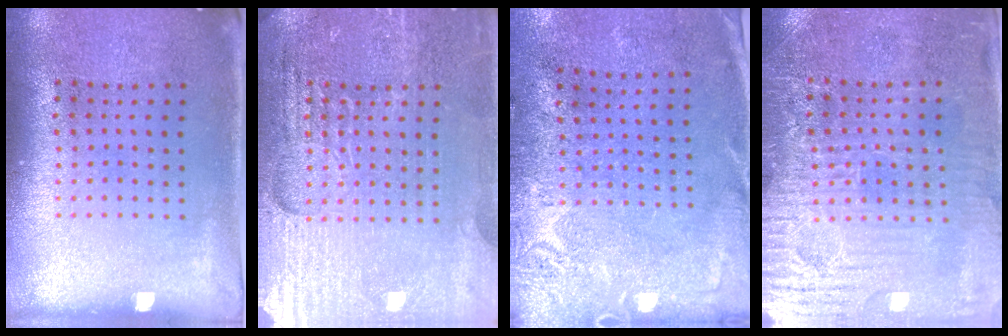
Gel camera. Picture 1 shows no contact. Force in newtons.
{"total": 4.3, "press": 4.2, "slide": 1.2}
{"total": 2.6, "press": 2.2, "slide": 1.4}
{"total": 3.6, "press": 3.4, "slide": 1.2}